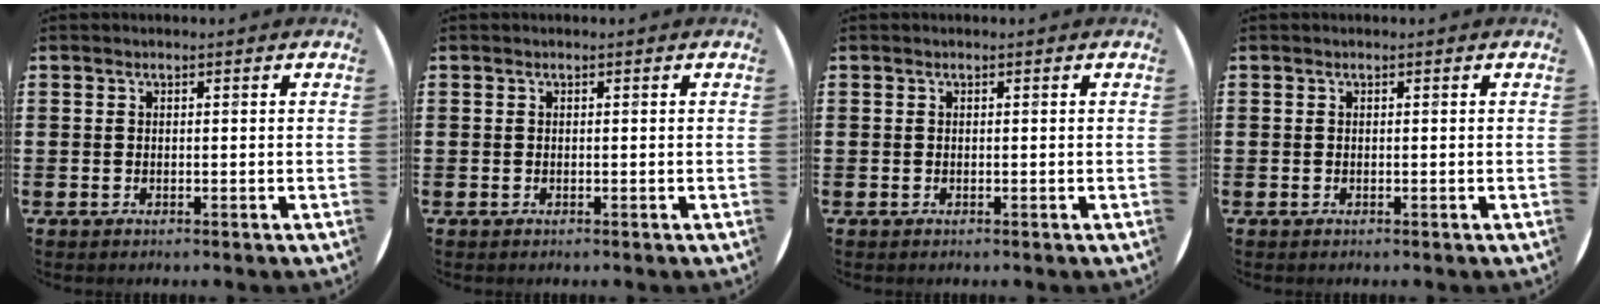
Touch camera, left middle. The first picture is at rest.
{"total": 0.0}
{"total": 0.0}
{"total": 0.0}